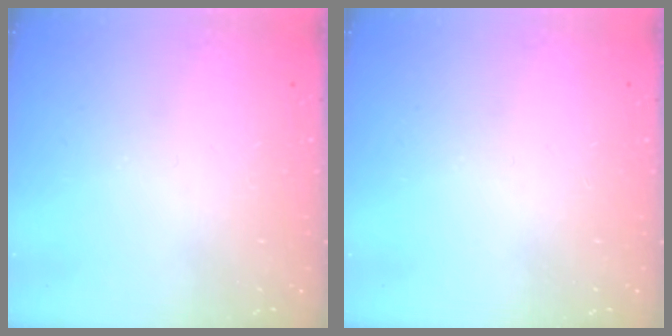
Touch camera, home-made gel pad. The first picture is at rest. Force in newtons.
{"total": 0.0}